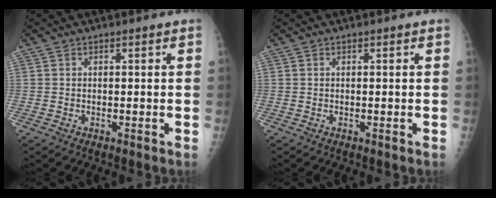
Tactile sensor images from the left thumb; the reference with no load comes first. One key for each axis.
{"total": 0.0}